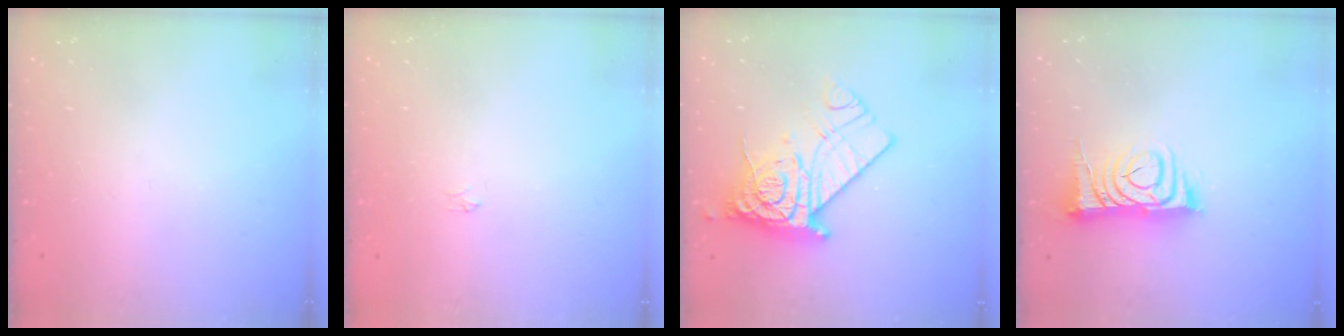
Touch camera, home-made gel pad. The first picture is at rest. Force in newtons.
{"total": 2.2, "press": 2.2, "slide": 0.3}
{"total": 12.2, "press": 12.1, "slide": 1.4}
{"total": 10.2, "press": 10.2, "slide": 1.1}